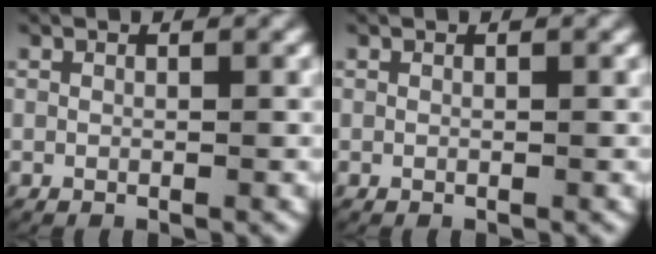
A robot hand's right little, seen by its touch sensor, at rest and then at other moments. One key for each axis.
{"total": 0.0}